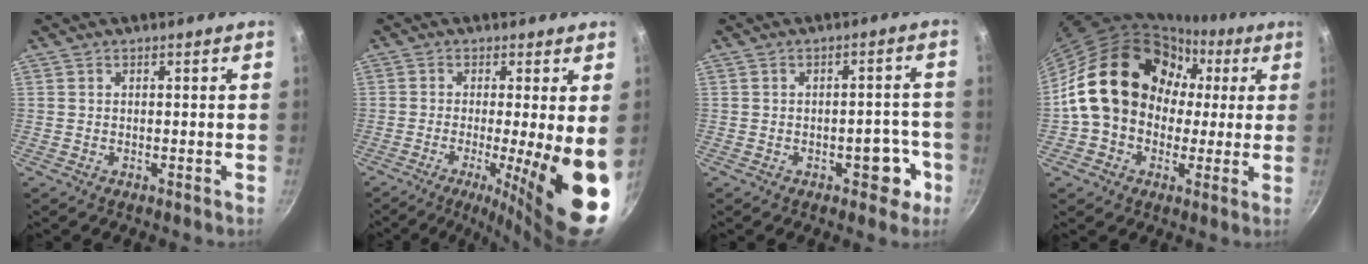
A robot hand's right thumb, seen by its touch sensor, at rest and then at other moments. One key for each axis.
{"total": 13.3, "fx": -2.9, "fy": 1.4, "fz": 12.9, "tx": -0.188, "ty": -0.014, "tz": -0.039}
{"total": 6.2, "fx": -2.6, "fy": 3.5, "fz": 4.4, "tx": -0.018, "ty": 0.026, "tz": -0.029}
{"total": 20.0, "fx": 1.7, "fy": 16.4, "fz": 11.3, "tx": -0.152, "ty": 0.052, "tz": 0.024}